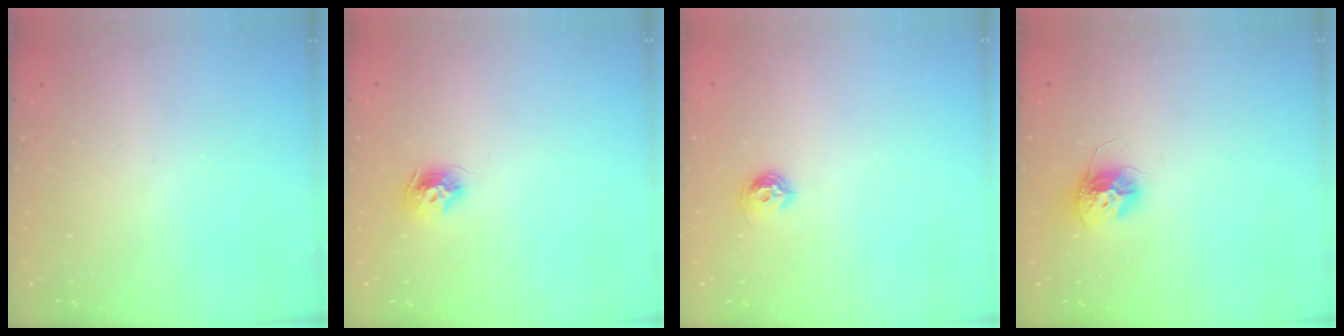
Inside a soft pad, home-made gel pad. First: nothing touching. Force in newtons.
{"total": 8.7, "press": 8.7, "slide": 0.4}
{"total": 6.9, "press": 6.8, "slide": 1.0}
{"total": 10.7, "press": 10.7, "slide": 0.7}